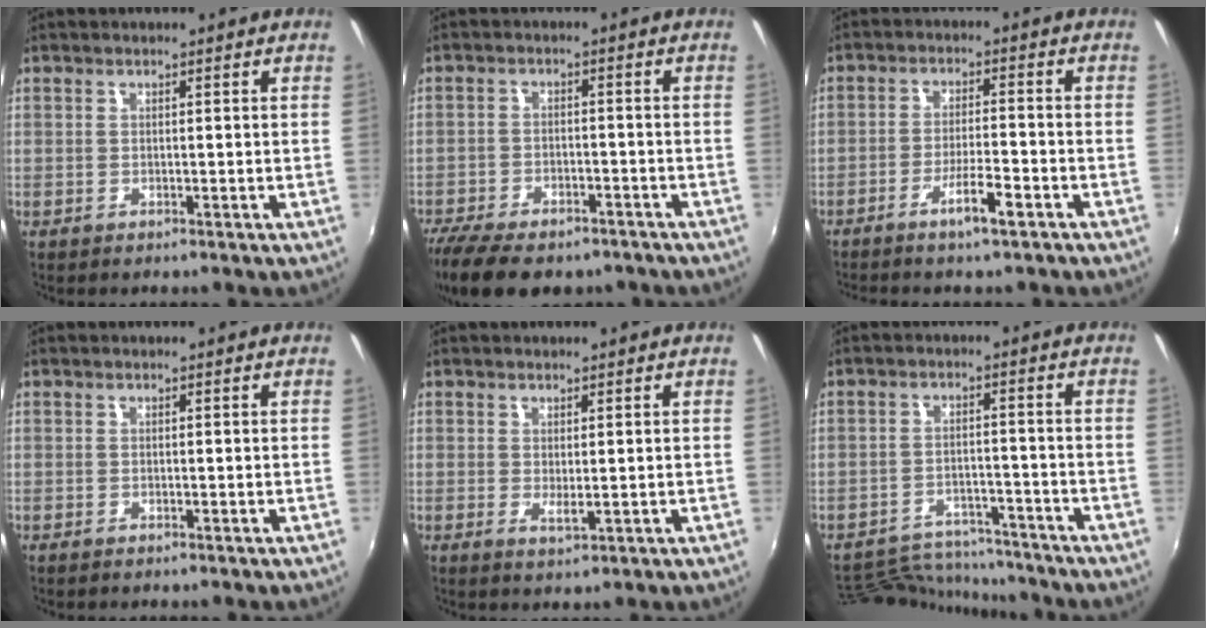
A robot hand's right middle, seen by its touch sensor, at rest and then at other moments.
{"total": 15.5, "force": [-11.9, 6.3, 7.7], "torque": [-0.177, -0.038, -0.187]}
{"total": 5.1, "force": [-3.6, 0.3, 3.7], "torque": [-0.079, -0.001, -0.062]}
{"total": 0.0}
{"total": 1.7, "force": [0.3, 0.4, 1.6], "torque": [-0.027, -0.005, 0.005]}
{"total": 12.7, "force": [-12.0, 3.3, 2.8], "torque": [-0.079, 0.016, -0.177]}